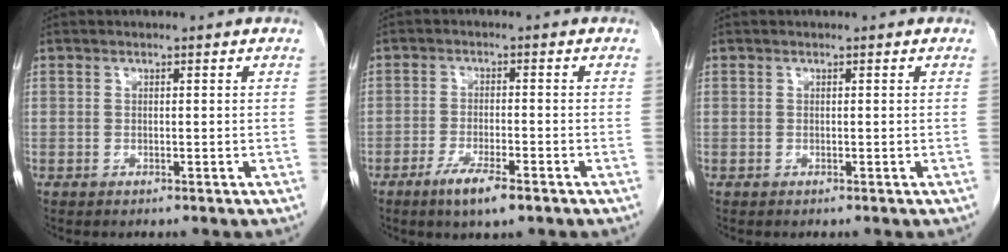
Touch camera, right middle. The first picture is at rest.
{"total": 5.3, "force": [-3.3, 0.7, 4.1], "torque": [-0.081, -0.010, -0.057]}
{"total": 0.0}